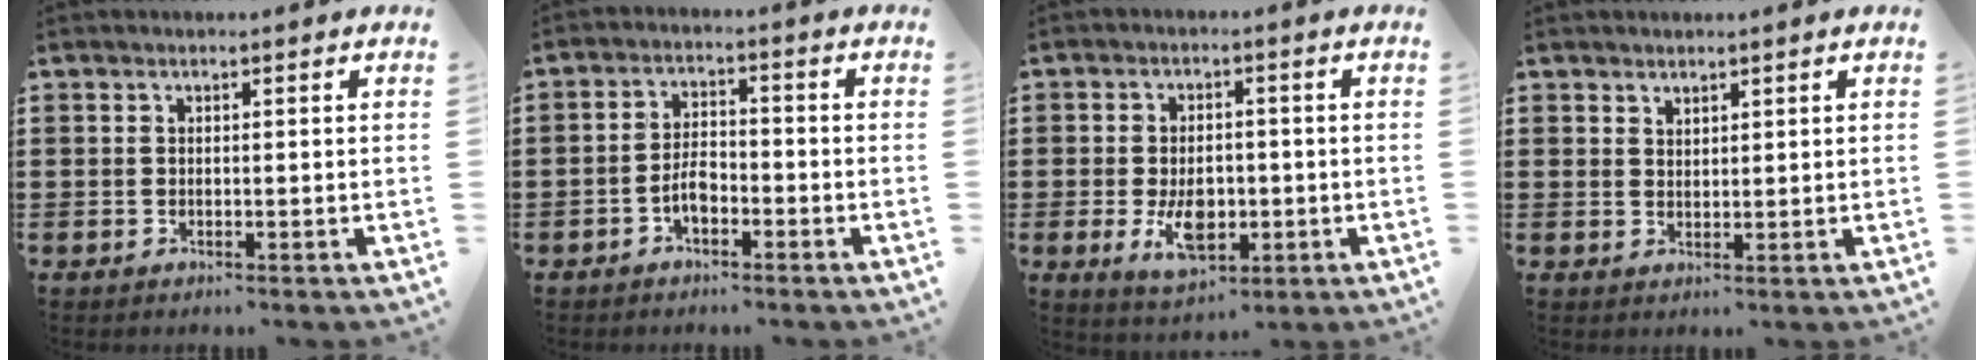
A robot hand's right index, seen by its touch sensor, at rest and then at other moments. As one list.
[{"total": 3.8, "force": [-1.9, 1.9, 2.8], "torque": [-0.063, 0.004, -0.039]}, {"total": 6.4, "force": [-1.3, 3.8, 5.0], "torque": [-0.091, -0.003, -0.029]}, {"total": 1.6, "force": [1.5, 0.6, -0.1], "torque": [-0.001, 0.001, 0.030]}]